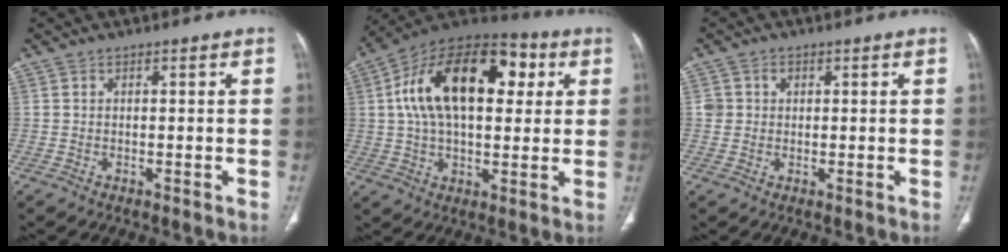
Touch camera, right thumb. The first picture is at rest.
{"total": 23.6, "force": [5.6, 13.1, 18.9], "torque": [-0.302, 0.025, 0.081]}
{"total": 2.7, "force": [0.6, 2.5, 0.7], "torque": [0.002, 0.002, 0.011]}